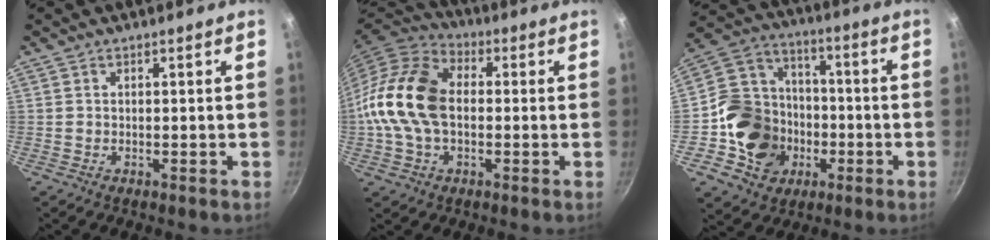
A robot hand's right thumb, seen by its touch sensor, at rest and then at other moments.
{"total": 16.6, "force": [-0.4, 11.2, 12.2], "torque": [-0.218, 0.030, -0.025]}
{"total": 16.9, "force": [-4.2, 14.7, 7.2], "torque": [-0.099, 0.043, -0.070]}